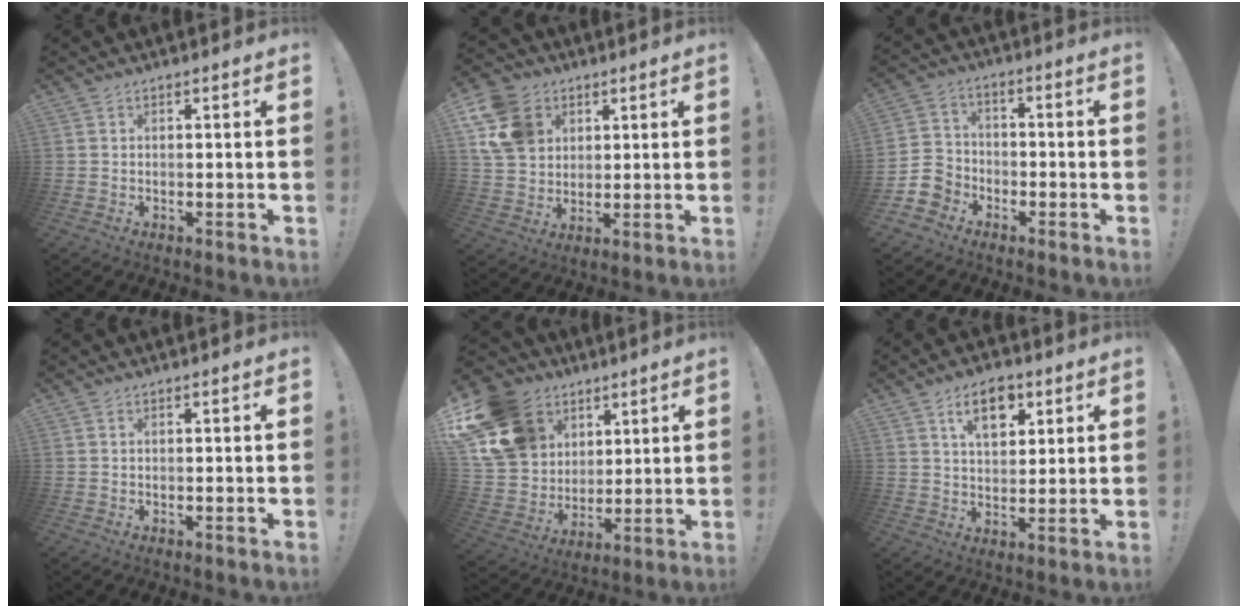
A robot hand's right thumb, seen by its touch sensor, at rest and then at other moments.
{"total": 14.7, "force": [5.2, 11.9, 6.9], "torque": [-0.123, -0.017, 0.109]}
{"total": 8.4, "force": [-5.4, 6.1, 1.8], "torque": [-0.040, 0.043, -0.102]}
{"total": 0.0}
{"total": 19.3, "force": [8.5, 15.4, 7.9], "torque": [-0.146, -0.034, 0.191]}
{"total": 9.9, "force": [5.1, 5.9, 6.1], "torque": [-0.090, -0.010, 0.091]}